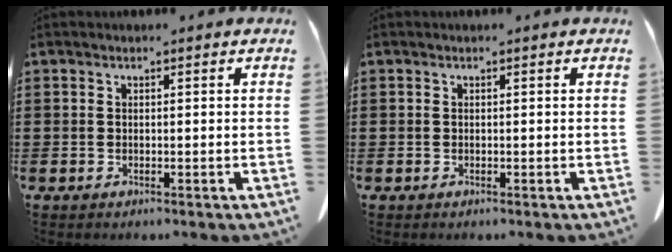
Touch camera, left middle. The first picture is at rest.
{"total": 0.0}